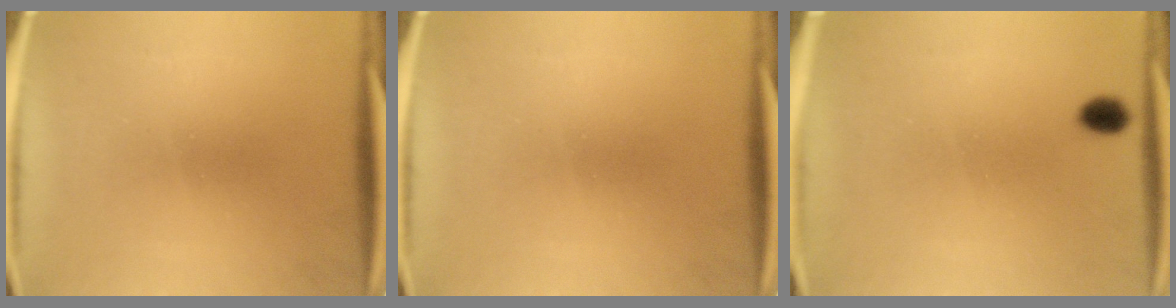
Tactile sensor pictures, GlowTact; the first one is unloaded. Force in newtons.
{"total": 0.0}
{"total": 1.7}